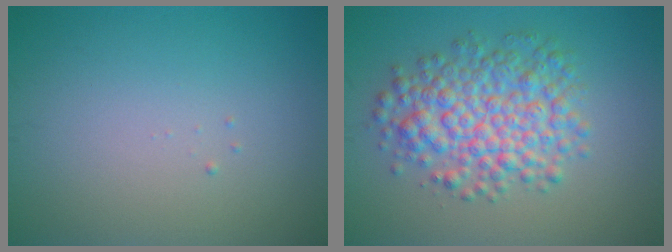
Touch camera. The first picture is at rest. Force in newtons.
{"total": 6.4, "press": 6.4, "slide": 0.1}